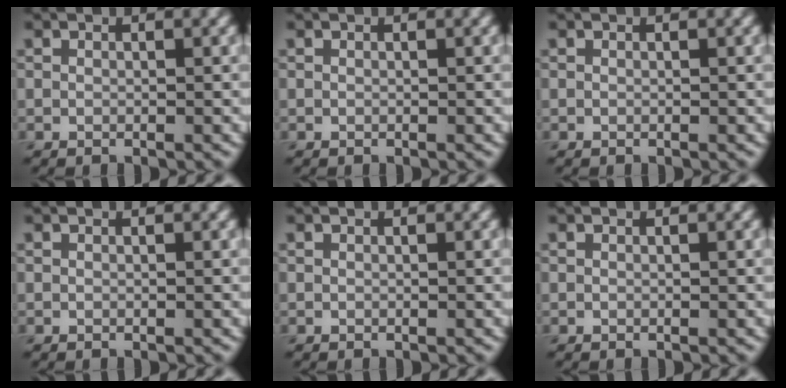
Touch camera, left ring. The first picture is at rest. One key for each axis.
{"total": 0.0}
{"total": 0.0}
{"total": 0.0}
{"total": 0.0}
{"total": 0.0}